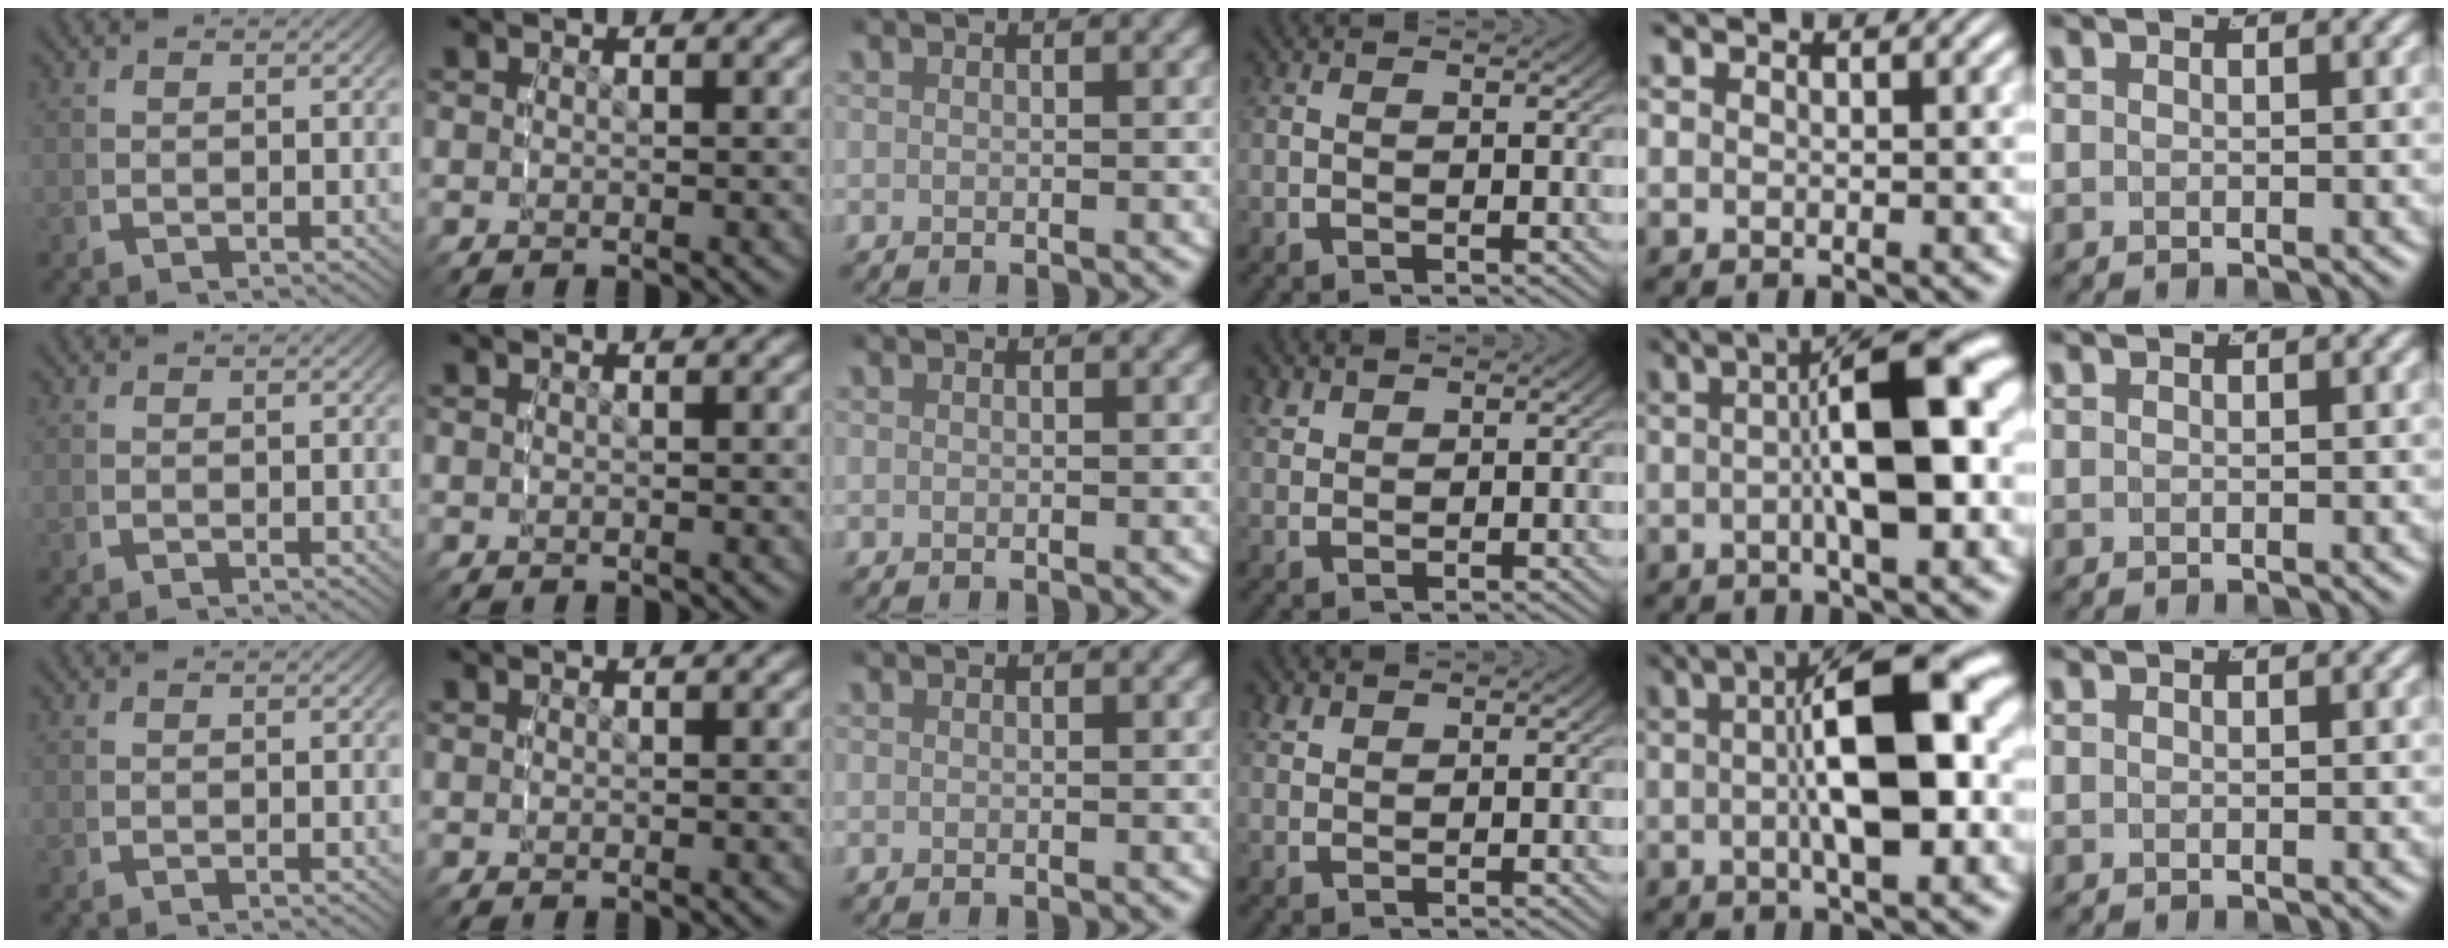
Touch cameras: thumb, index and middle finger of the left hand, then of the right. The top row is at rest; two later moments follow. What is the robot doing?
{"motion": "lift_and_place", "object": "markers"}